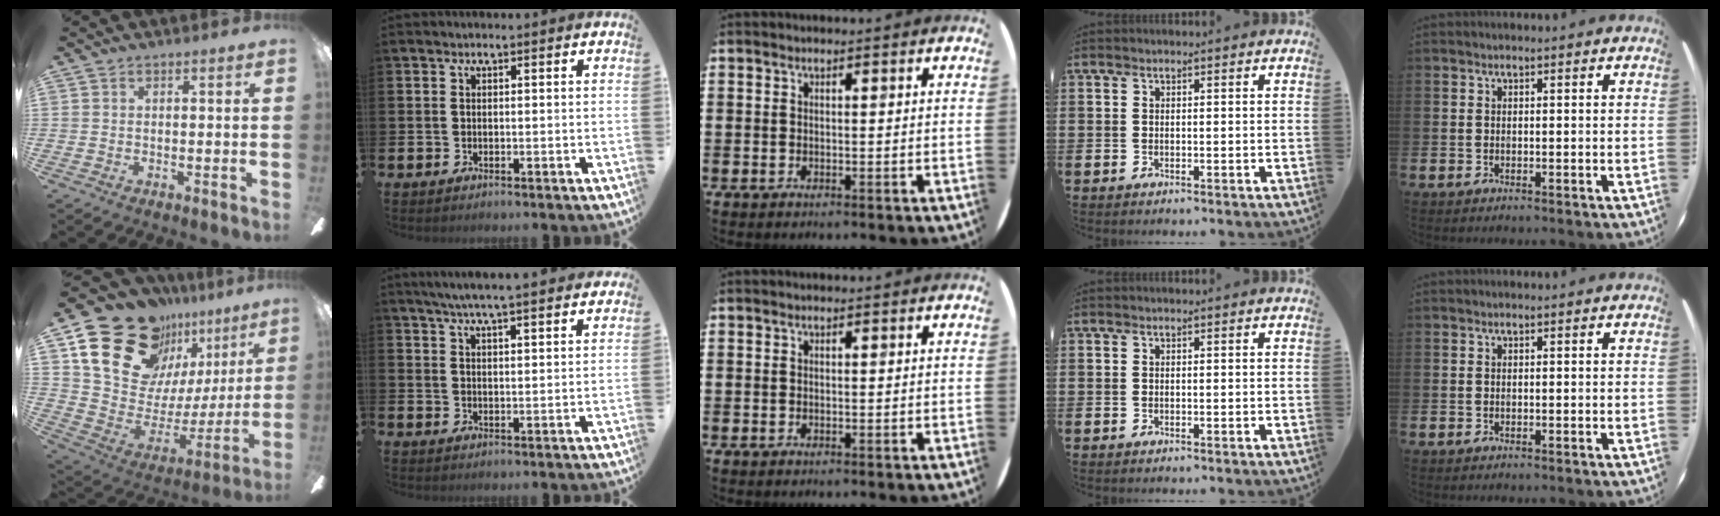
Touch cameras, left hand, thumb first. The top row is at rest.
{"thumb": {"total": 23.6, "force": [16.1, 14.1, 9.9], "torque": [-0.161, -0.105, 0.312]}, "index": {"total": 5.8, "force": [5.5, -0.1, 1.9], "torque": [-0.050, -0.019, 0.097]}}